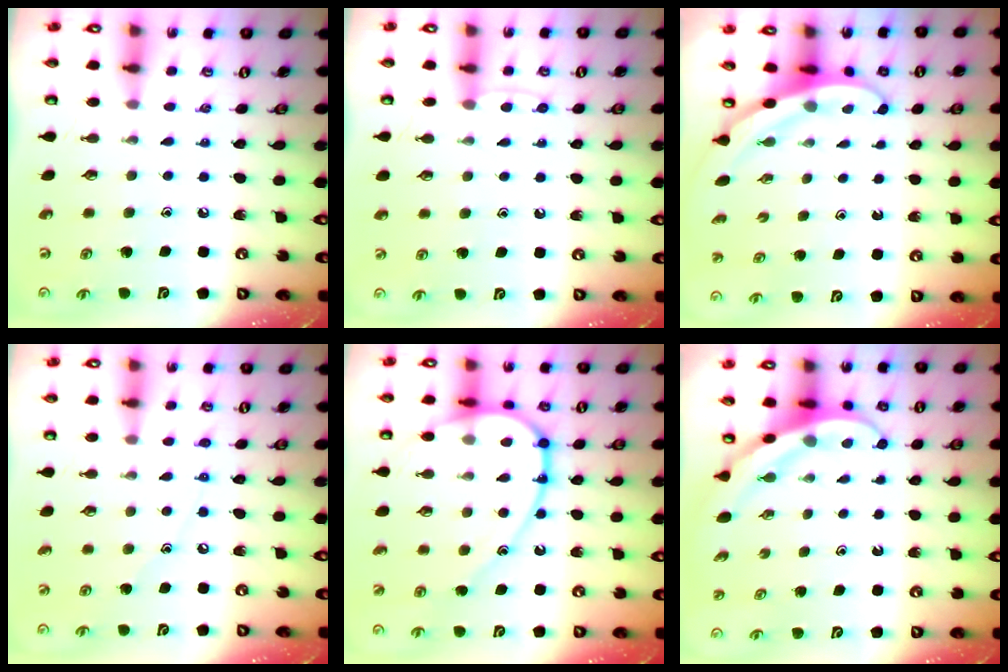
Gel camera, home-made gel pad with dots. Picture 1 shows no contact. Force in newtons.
{"total": 5.6, "press": 5.5, "slide": 0.6}
{"total": 3.1, "press": 3.1, "slide": 0.1}
{"total": 6.2, "press": 6.2, "slide": 0.7}
{"total": 14.9, "press": 14.8, "slide": 1.2}
{"total": 4.0, "press": 4.0, "slide": 0.4}